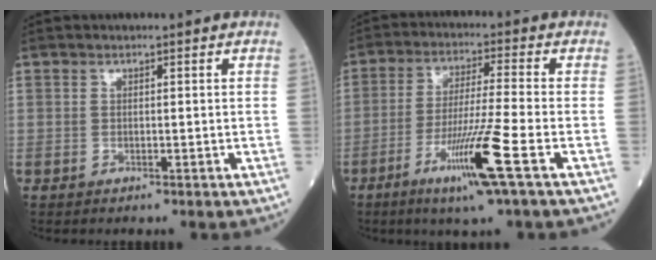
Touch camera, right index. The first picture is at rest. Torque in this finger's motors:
{"motor_torque": [1.72, -0.43, 0.90, 0.21]}